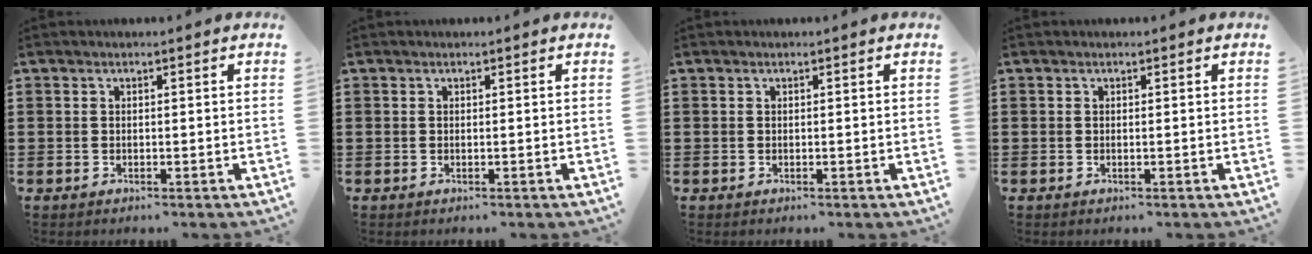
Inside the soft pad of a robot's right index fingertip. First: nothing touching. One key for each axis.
{"total": 0.0}
{"total": 0.0}
{"total": 0.0}